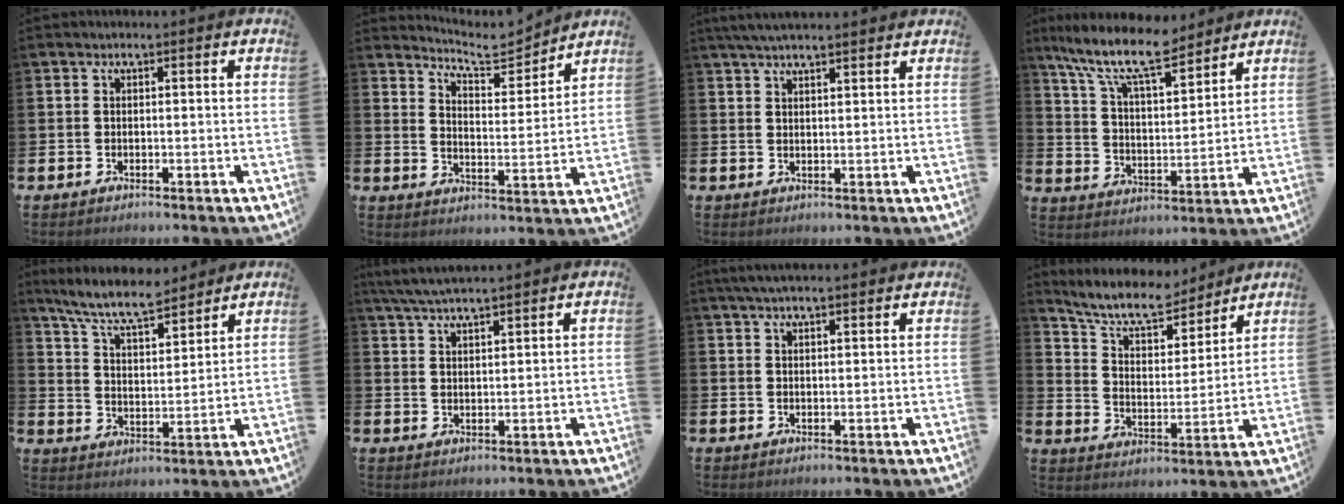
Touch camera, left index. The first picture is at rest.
{"total": 6.2, "force": [6.0, 1.1, 1.0], "torque": [-0.041, -0.046, 0.104]}
{"total": 4.2, "force": [4.0, 0.5, 1.2], "torque": [-0.030, -0.008, 0.073]}
{"total": 11.4, "force": [9.7, 2.6, 5.5], "torque": [-0.128, -0.049, 0.169]}
{"total": 8.4, "force": [7.6, 1.4, 3.2], "torque": [-0.092, -0.038, 0.136]}
{"total": 4.9, "force": [4.6, 0.2, 1.4], "torque": [-0.046, -0.013, 0.085]}
{"total": 3.6, "force": [3.4, 0.3, 1.3], "torque": [-0.030, -0.005, 0.062]}
{"total": 8.9, "force": [8.1, 2.5, 2.8], "torque": [-0.080, -0.057, 0.141]}